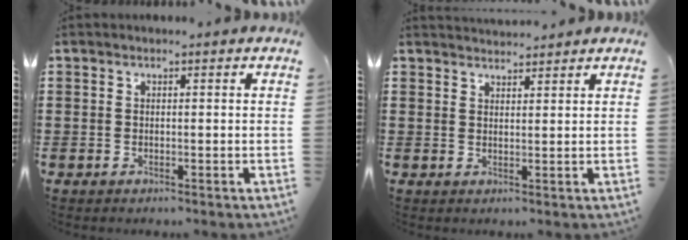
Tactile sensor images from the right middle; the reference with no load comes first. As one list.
[{"total": 2.1, "force": [2.0, 0.2, -0.1], "torque": [-0.003, 0.001, 0.039]}]